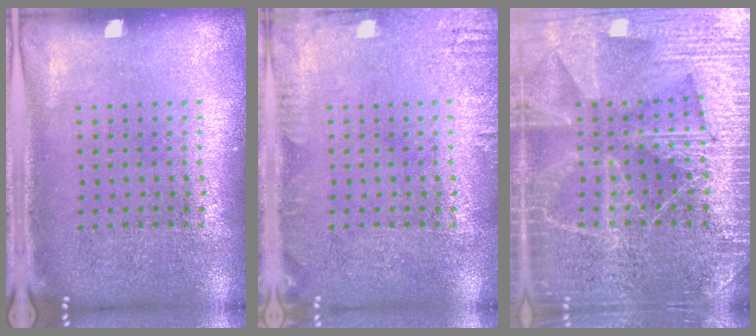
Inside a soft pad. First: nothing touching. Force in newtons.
{"total": 1.7, "press": 1.7, "slide": 0.2}
{"total": 6.6, "press": 6.5, "slide": 0.8}